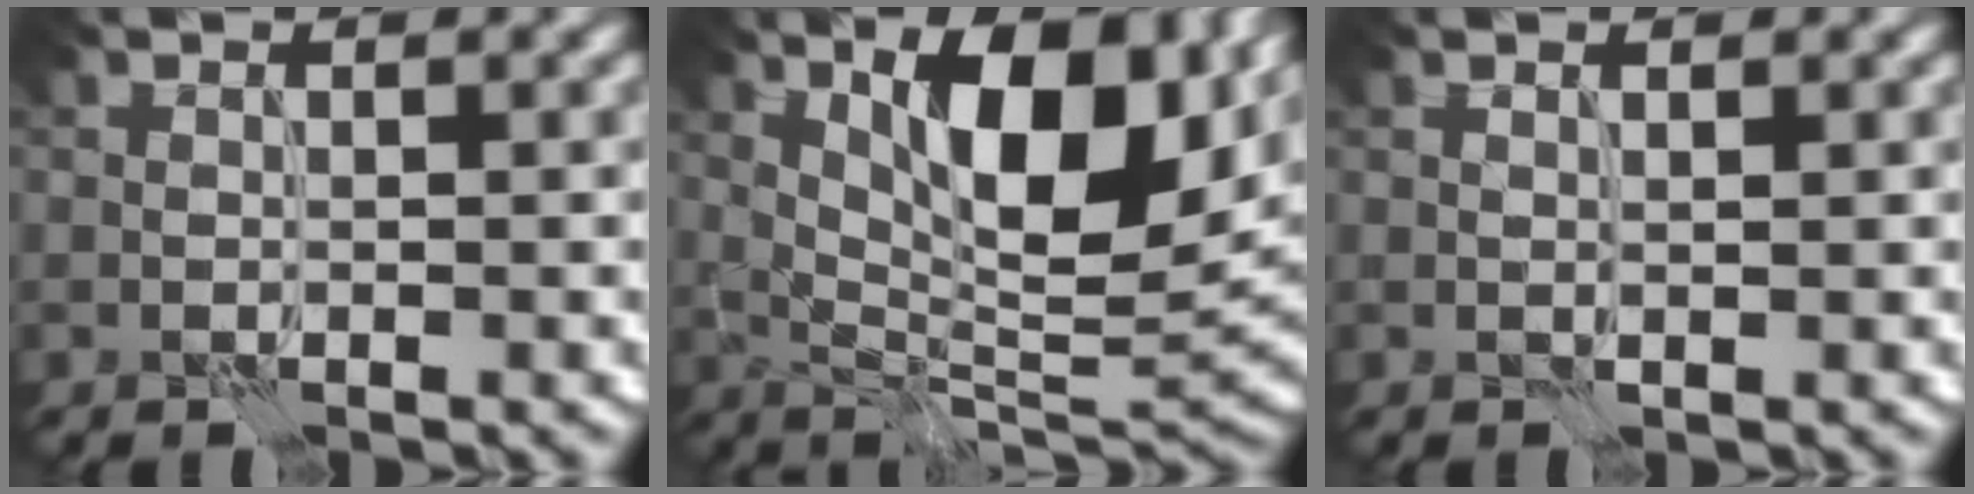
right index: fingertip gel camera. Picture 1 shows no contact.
{"total": 12.4, "force": [4.8, 4.1, 10.7], "torque": [-0.165, 0.006, 0.083]}
{"total": 0.6, "force": [0.3, 0.0, 0.5], "torque": [-0.012, 0.000, 0.004]}